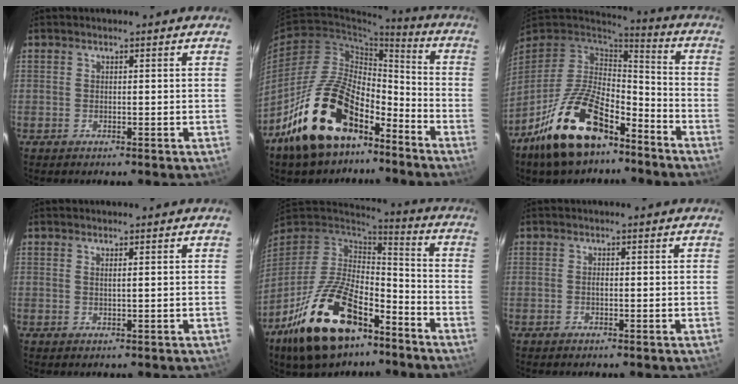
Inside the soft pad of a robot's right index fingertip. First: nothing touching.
{"total": 20.3, "force": [-12.9, 10.1, 12.1], "torque": [-0.222, 0.020, -0.210]}
{"total": 20.4, "force": [-12.7, 9.2, 13.1], "torque": [-0.261, -0.008, -0.218]}
{"total": 0.8, "force": [0.4, -0.2, 0.7], "torque": [-0.013, 0.001, 0.007]}
{"total": 23.6, "force": [-14.0, 11.4, 15.2], "torque": [-0.305, -0.014, -0.233]}
{"total": 0.6, "force": [-0.2, 0.3, 0.5], "torque": [-0.008, 0.002, -0.005]}